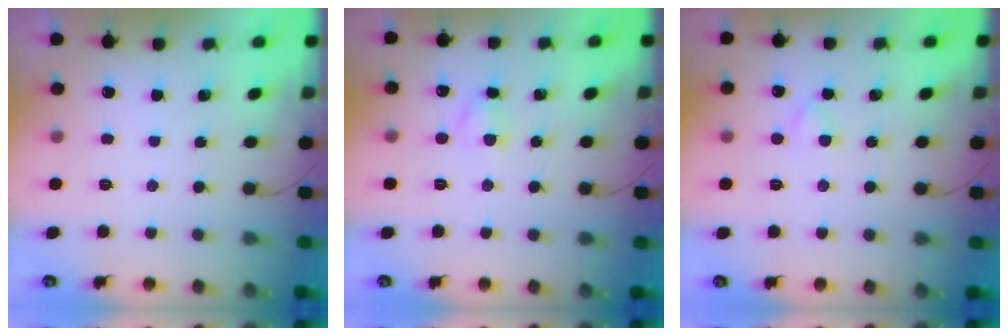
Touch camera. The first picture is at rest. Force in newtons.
{"total": 3.1, "press": 2.8, "slide": 1.3}
{"total": 2.3, "press": 2.1, "slide": 0.9}